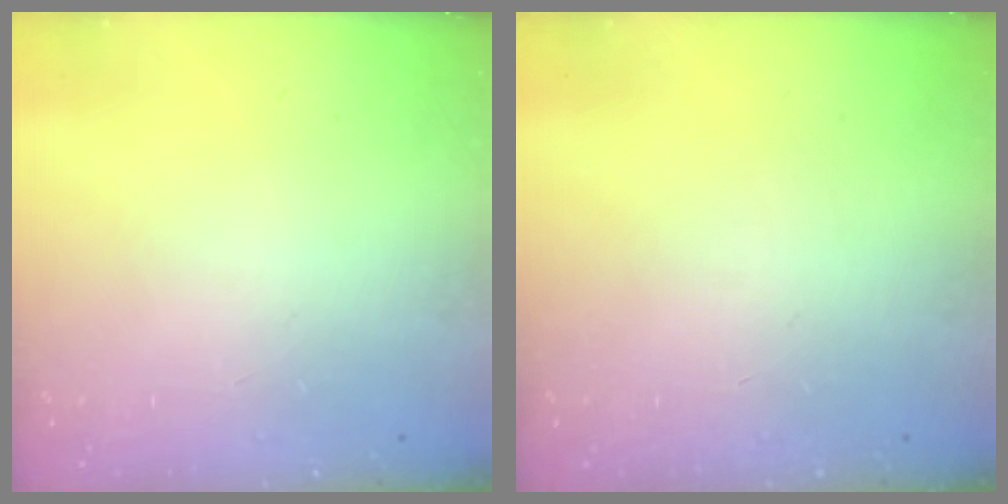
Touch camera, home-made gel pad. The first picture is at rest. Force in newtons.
{"total": 0.0}